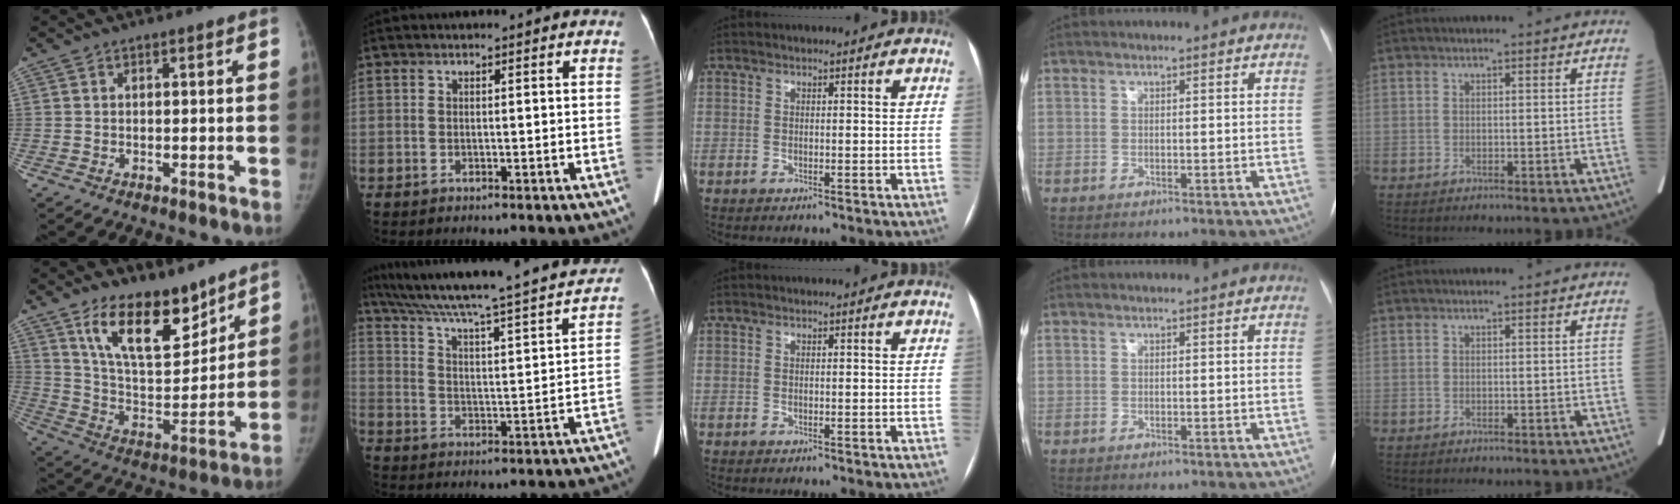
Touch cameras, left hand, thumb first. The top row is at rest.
{"thumb": {"total": 16.9, "force": [11.7, 7.2, 9.8], "torque": [-0.118, -0.082, 0.214]}, "index": {"total": 28.1, "force": [24.6, 2.1, 13.5], "torque": [-0.218, -0.028, 0.332]}}